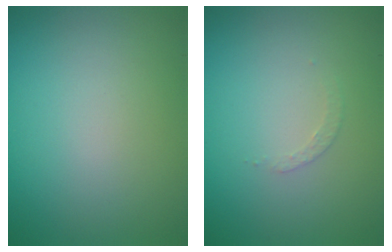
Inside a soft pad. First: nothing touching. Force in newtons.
{"total": 1.1, "press": 1.1, "slide": 0.3}